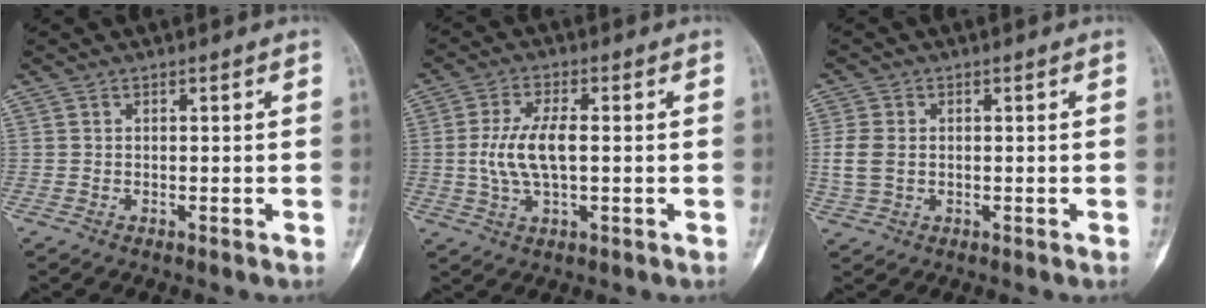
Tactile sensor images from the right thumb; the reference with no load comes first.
{"total": 8.2, "force": [0.0, 3.3, 7.5], "torque": [-0.161, 0.005, 0.000]}
{"total": 4.7, "force": [0.1, 3.4, 3.3], "torque": [-0.075, 0.004, 0.003]}